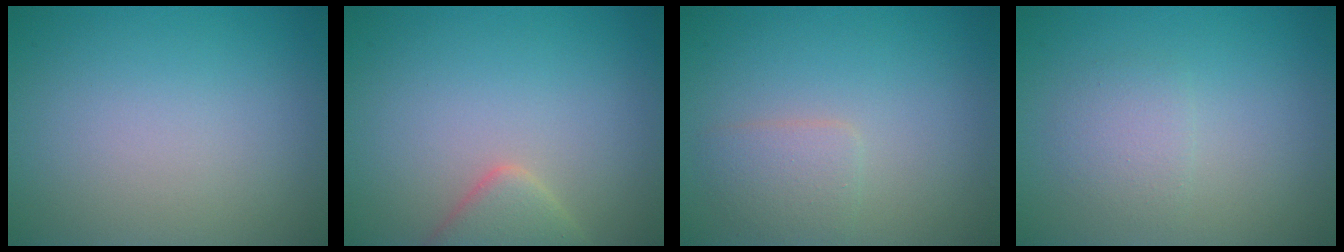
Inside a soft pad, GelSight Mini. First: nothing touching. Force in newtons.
{"total": 2.8, "press": 2.8, "slide": 0.3}
{"total": 2.0, "press": 2.0, "slide": 0.1}
{"total": 2.9, "press": 2.9, "slide": 0.2}